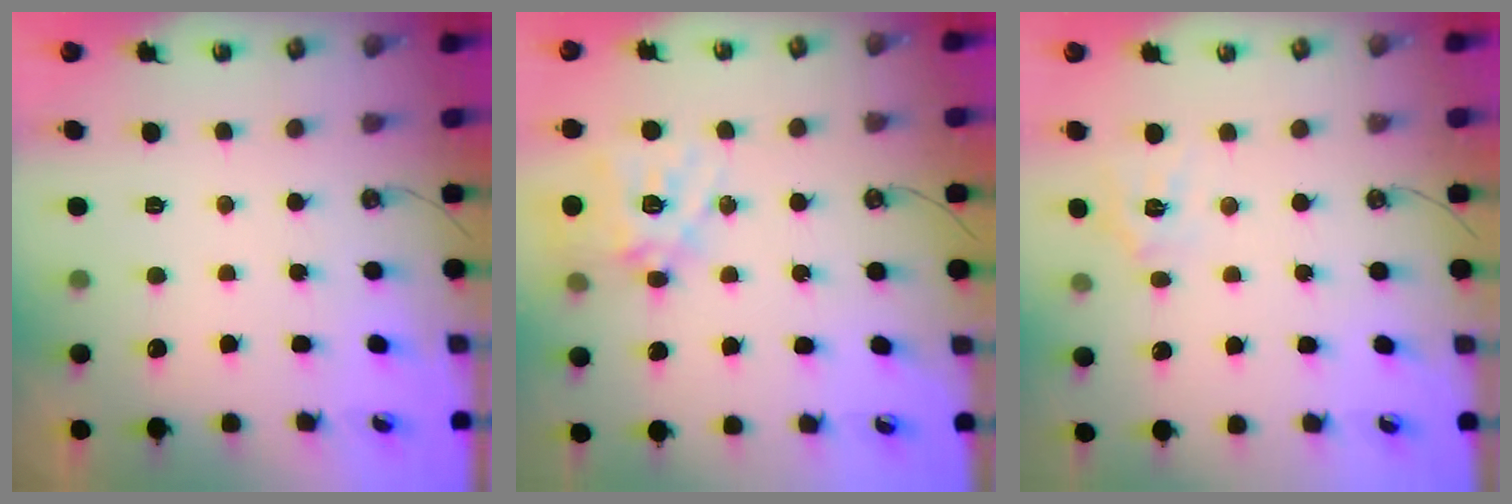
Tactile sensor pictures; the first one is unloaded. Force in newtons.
{"total": 16.8, "press": 16.6, "slide": 2.7}
{"total": 7.3, "press": 7.3, "slide": 0.7}